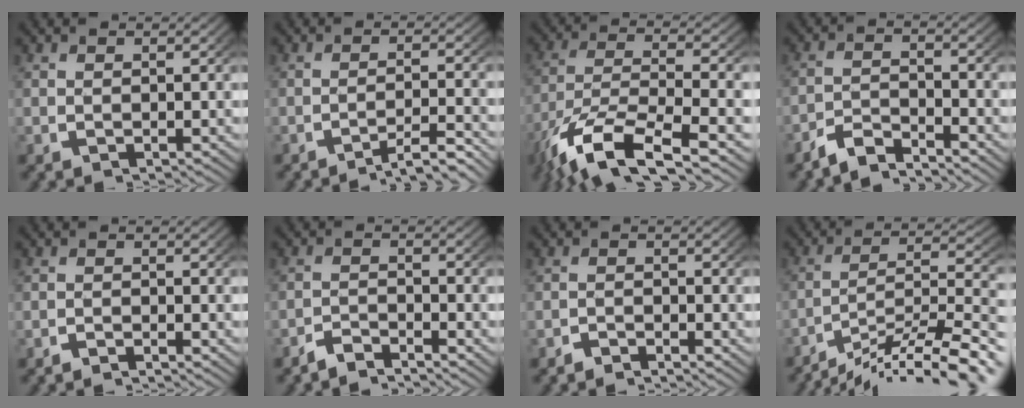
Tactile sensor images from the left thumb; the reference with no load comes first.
{"total": 3.3, "force": [-2.6, 0.7, 1.9], "torque": [-0.027, -0.003, -0.042]}
{"total": 10.5, "force": [-3.7, 5.4, 8.2], "torque": [-0.187, -0.042, -0.039]}
{"total": 3.6, "force": [-3.1, 1.2, 1.5], "torque": [-0.024, -0.005, -0.062]}
{"total": 1.0, "force": [-1.0, 0.2, 0.1], "torque": [0.002, -0.002, -0.021]}
{"total": 2.3, "force": [-2.2, 0.4, 0.5], "torque": [-0.005, -0.001, -0.049]}
{"total": 1.3, "force": [-1.3, 0.2, 0.0], "torque": [0.005, -0.003, -0.029]}
{"total": 12.2, "force": [-6.8, 5.9, 8.1], "torque": [-0.138, -0.043, -0.085]}